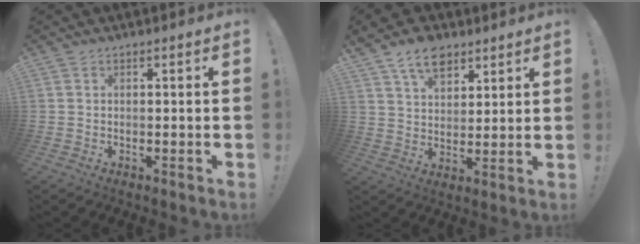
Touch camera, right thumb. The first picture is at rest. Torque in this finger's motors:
{"motor_torque": [0.18, 0.32, 0.11, 0.11, 0.26]}